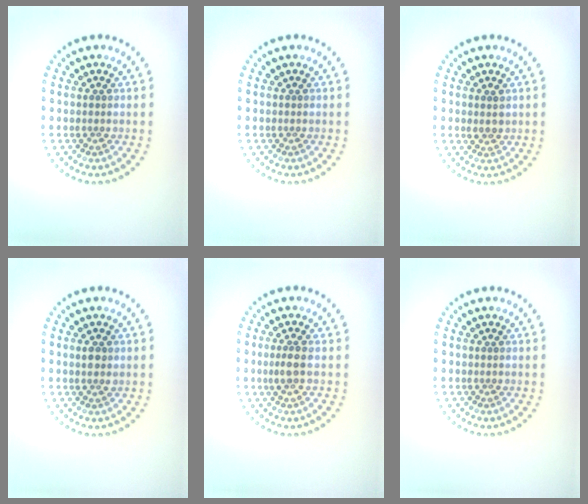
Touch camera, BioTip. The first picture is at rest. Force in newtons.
{"total": 0.0}
{"total": 1.2, "press": 1.1, "slide": 0.4}
{"total": 1.1, "press": 1.0, "slide": 0.5}
{"total": 1.7, "press": 1.4, "slide": 0.8}
{"total": 0.0}